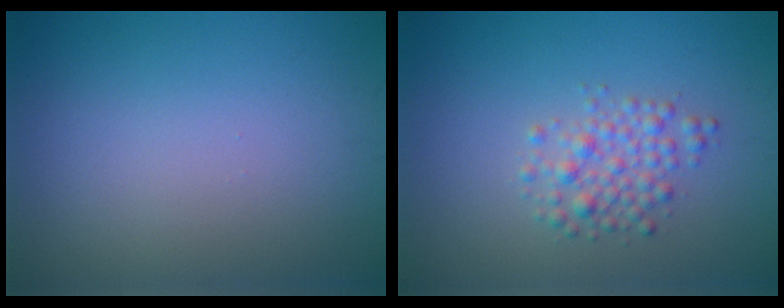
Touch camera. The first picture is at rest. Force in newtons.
{"total": 2.6, "press": 2.6, "slide": 0.1}